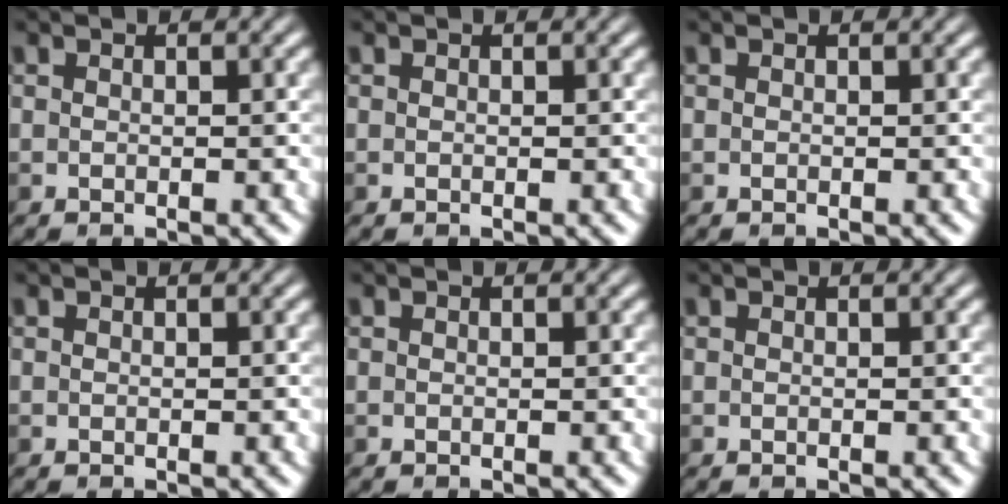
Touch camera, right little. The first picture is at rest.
{"total": 0.0}
{"total": 0.0}
{"total": 0.0}
{"total": 0.0}
{"total": 0.0}